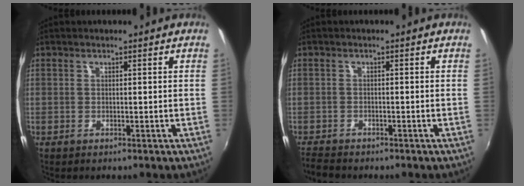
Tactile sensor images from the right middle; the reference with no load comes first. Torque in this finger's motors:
{"motor_torque": [0.11, -0.11, 0.02, 0.00]}